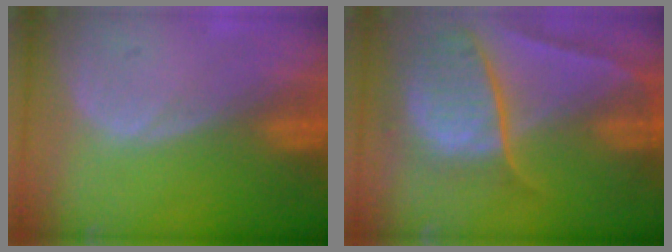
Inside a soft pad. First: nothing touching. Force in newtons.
{"total": 10.7, "press": 9.0, "slide": 5.8}